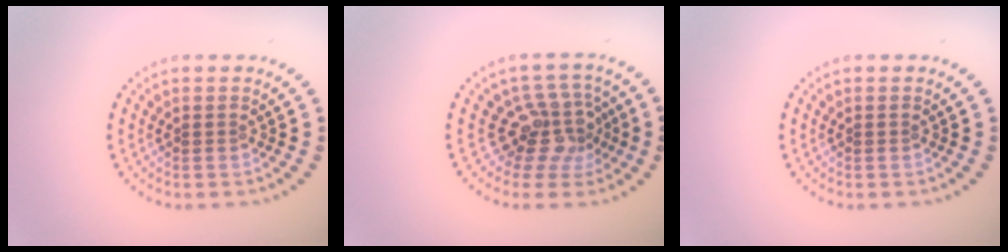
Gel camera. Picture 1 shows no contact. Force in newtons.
{"total": 3.9, "press": 3.0, "slide": 2.6}
{"total": 0.0}